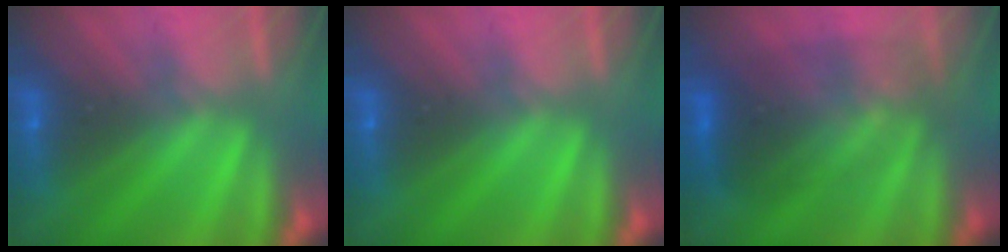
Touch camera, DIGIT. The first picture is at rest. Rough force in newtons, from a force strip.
{"total": 0.0}
{"total": 3.0}